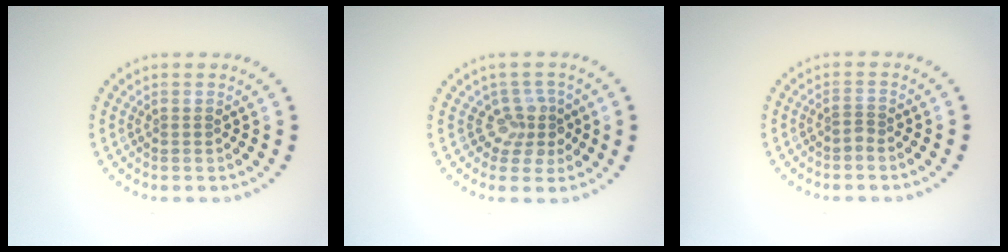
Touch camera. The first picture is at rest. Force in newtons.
{"total": 2.7, "press": 2.0, "slide": 1.8}
{"total": 0.8, "press": 0.4, "slide": 0.7}